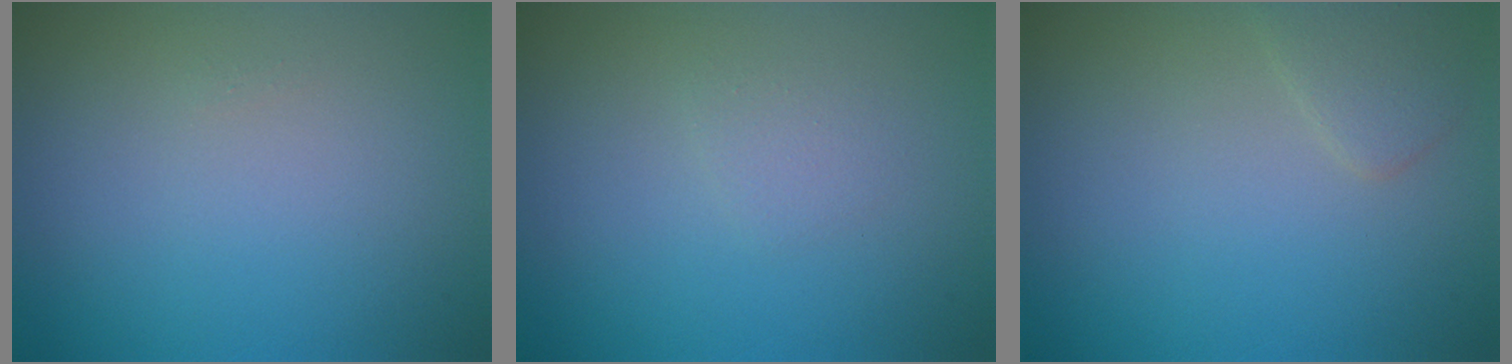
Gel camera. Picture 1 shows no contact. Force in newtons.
{"total": 0.9, "press": 0.9, "slide": 0.1}
{"total": 1.4, "press": 1.4, "slide": 0.1}